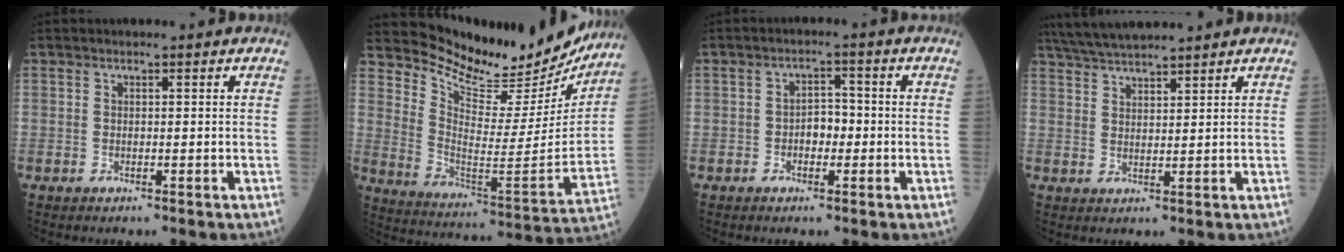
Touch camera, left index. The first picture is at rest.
{"total": 20.6, "force": [19.2, 4.9, 5.8], "torque": [-0.097, -0.063, 0.269]}
{"total": 2.9, "force": [-0.9, 1.7, 2.2], "torque": [-0.030, 0.007, -0.019]}
{"total": 8.5, "force": [7.8, 0.6, 3.3], "torque": [-0.063, 0.029, 0.136]}